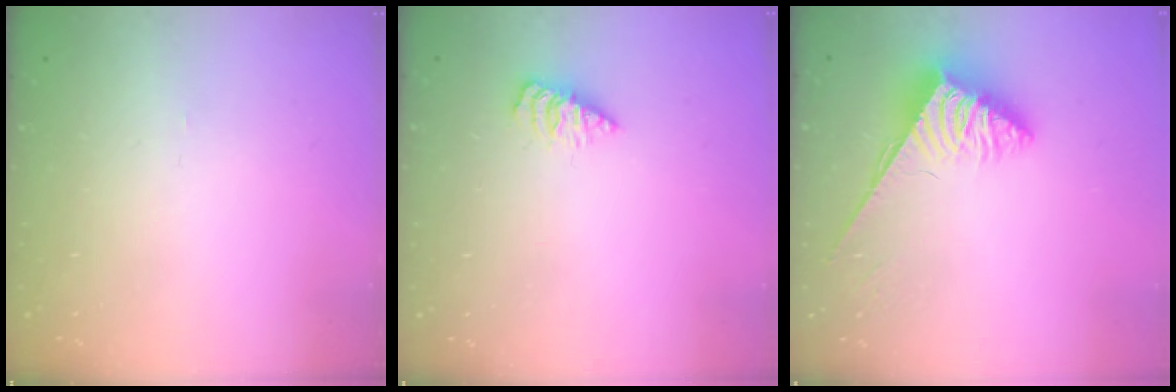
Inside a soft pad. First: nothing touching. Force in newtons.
{"total": 2.3, "press": 2.2, "slide": 0.4}
{"total": 3.8, "press": 3.8, "slide": 0.6}